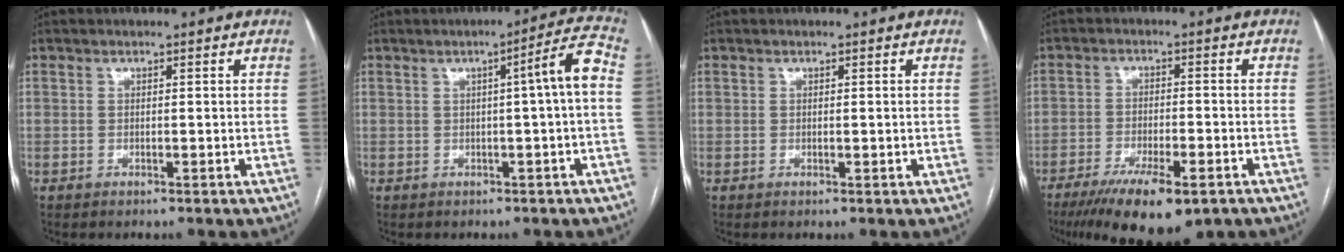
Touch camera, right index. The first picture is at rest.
{"total": 5.8, "force": [0.1, -0.7, 5.8], "torque": [-0.076, 0.011, 0.002]}
{"total": 0.7, "force": [0.0, 0.2, 0.7], "torque": [-0.013, -0.003, 0.002]}
{"total": 12.5, "force": [-8.2, 3.0, 9.0], "torque": [-0.147, -0.026, -0.127]}